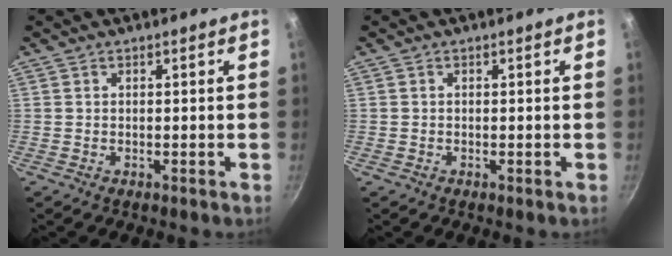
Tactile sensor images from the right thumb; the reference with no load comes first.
{"total": 0.0}